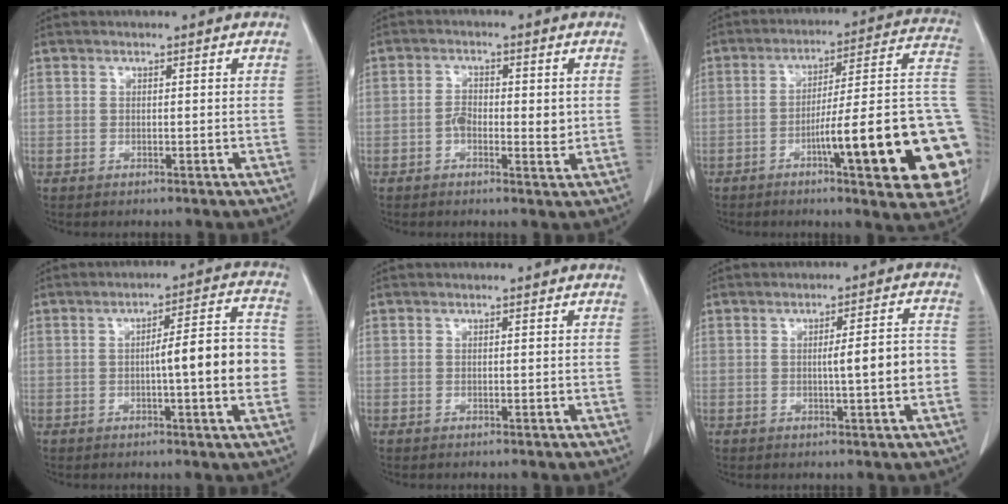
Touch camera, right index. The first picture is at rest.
{"total": 4.5, "force": [-0.3, 2.2, 3.9], "torque": [-0.059, 0.004, -0.006]}
{"total": 24.0, "force": [-6.5, 2.2, 23.0], "torque": [-0.202, 0.016, -0.086]}
{"total": 10.3, "force": [-1.2, 1.0, 10.2], "torque": [-0.133, 0.021, -0.019]}
{"total": 0.0}
{"total": 6.0, "force": [-0.9, 0.2, 6.0], "torque": [-0.085, 0.007, -0.012]}